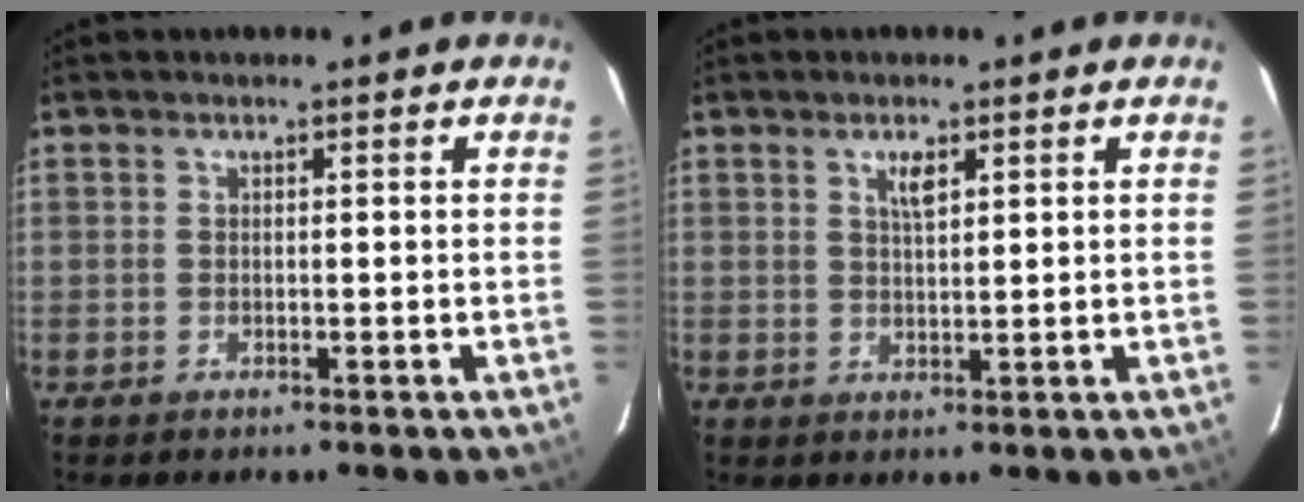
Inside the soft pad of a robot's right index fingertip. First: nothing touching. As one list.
[{"total": 2.8, "force": [1.4, 1.0, 2.1], "torque": [-0.036, 0.001, 0.025]}]